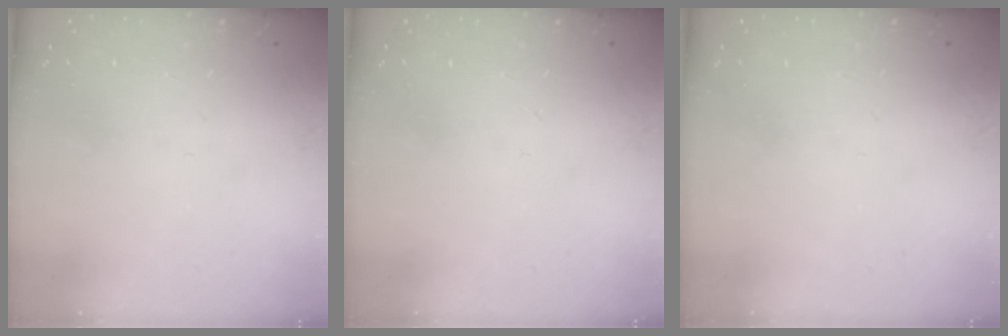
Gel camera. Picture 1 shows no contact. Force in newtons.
{"total": 0.0}
{"total": 0.0}